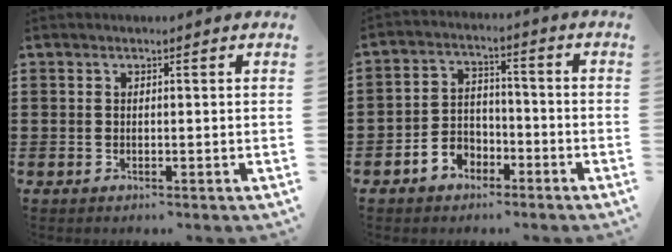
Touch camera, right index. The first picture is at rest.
{"total": 4.4, "force": [-3.0, 3.1, 0.8], "torque": [-0.027, 0.014, -0.062]}